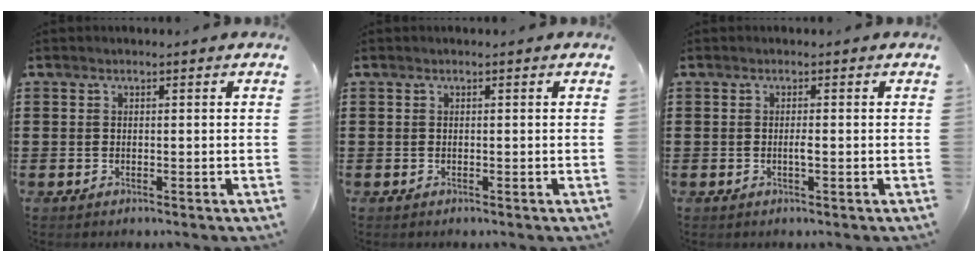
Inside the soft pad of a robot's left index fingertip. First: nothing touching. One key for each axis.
{"total": 0.0}
{"total": 1.1, "fx": -0.3, "fy": 0.1, "fz": 1.0, "tx": -0.020, "ty": -0.002, "tz": -0.006}